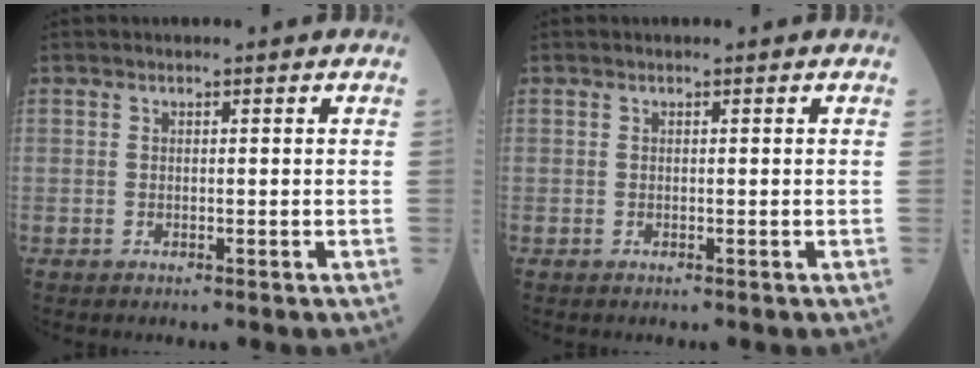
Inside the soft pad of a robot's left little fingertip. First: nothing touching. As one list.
[{"total": 0.0}]